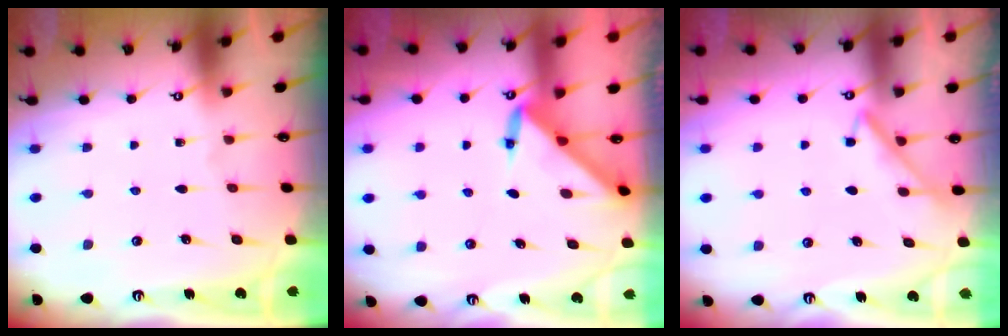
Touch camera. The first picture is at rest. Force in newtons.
{"total": 5.0, "press": 4.9, "slide": 0.4}
{"total": 3.4, "press": 3.4, "slide": 0.5}